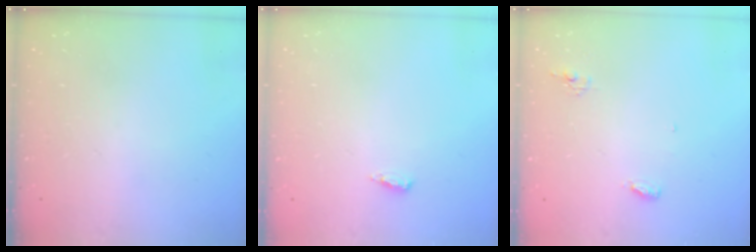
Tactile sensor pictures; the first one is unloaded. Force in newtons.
{"total": 2.7, "press": 2.5, "slide": 1.0}
{"total": 4.8, "press": 4.8, "slide": 0.3}